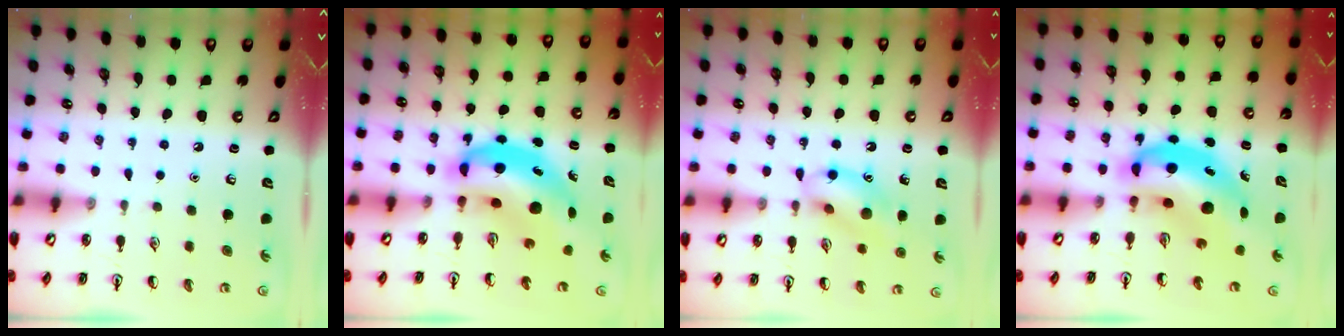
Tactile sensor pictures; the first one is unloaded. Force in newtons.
{"total": 11.2, "press": 10.8, "slide": 3.1}
{"total": 12.5, "press": 12.4, "slide": 1.0}
{"total": 11.2, "press": 10.8, "slide": 3.1}